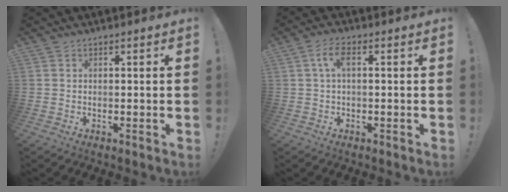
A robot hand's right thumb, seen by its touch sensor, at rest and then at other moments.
{"total": 4.8, "force": [1.2, 1.7, 4.3], "torque": [-0.091, 0.007, 0.019]}